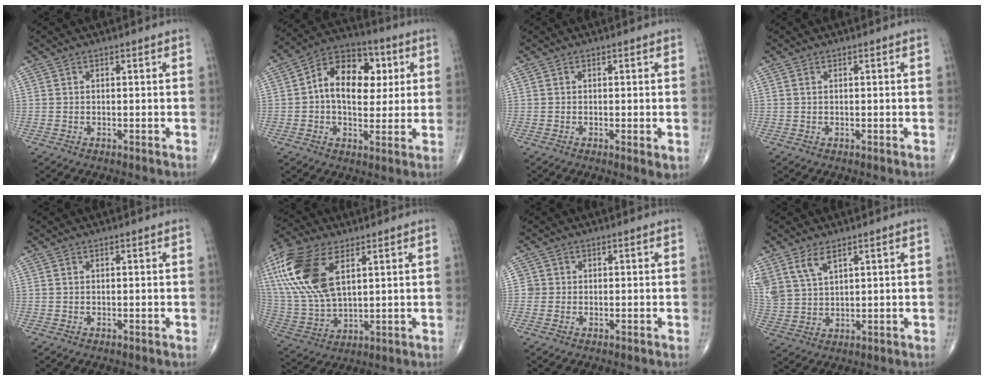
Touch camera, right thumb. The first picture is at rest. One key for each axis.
{"total": 14.8, "fx": 2.5, "fy": 9.7, "fz": 10.9, "tx": -0.132, "ty": 0.016, "tz": 0.030}
{"total": 1.9, "fx": -0.3, "fy": 0.5, "fz": 1.8, "tx": -0.033, "ty": -0.008, "tz": -0.006}
{"total": 0.6, "fx": 0.3, "fy": 0.3, "fz": 0.4, "tx": -0.006, "ty": 0.007, "tz": 0.005}
{"total": 0.0}
{"total": 19.5, "fx": 7.5, "fy": 9.9, "fz": 15.0, "tx": -0.328, "ty": -0.012, "tz": 0.145}
{"total": 1.6, "fx": 0.0, "fy": 1.6, "fz": 0.0, "tx": 0.014, "ty": 0.007, "tz": -0.004}
{"total": 7.6, "fx": 4.6, "fy": 3.8, "fz": 4.6, "tx": -0.091, "ty": -0.010, "tz": 0.104}